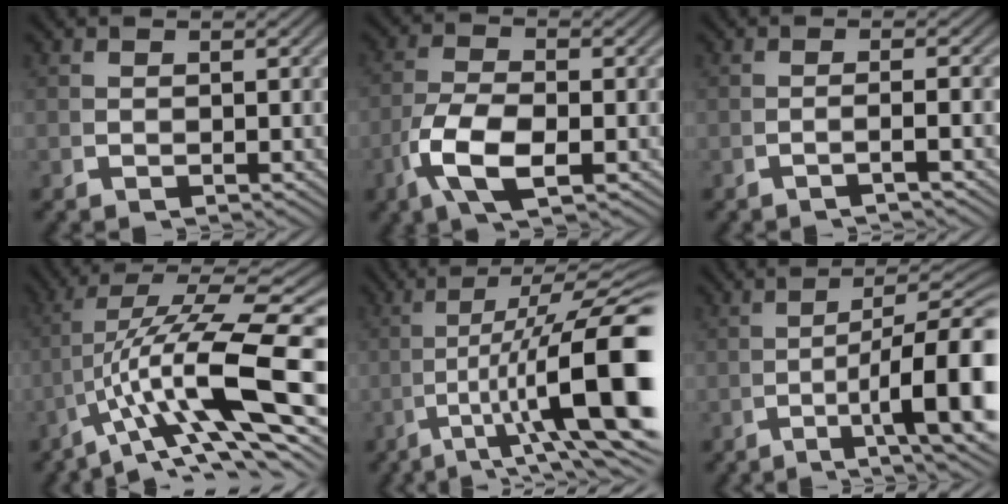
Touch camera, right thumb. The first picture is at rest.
{"total": 6.1, "force": [-1.2, 3.1, 5.1], "torque": [-0.125, -0.024, -0.011]}
{"total": 2.0, "force": [-1.0, -0.4, 1.7], "torque": [-0.034, 0.010, -0.020]}
{"total": 11.9, "force": [-1.4, 4.7, 10.8], "torque": [-0.204, -0.030, 0.009]}
{"total": 14.1, "force": [-1.2, 5.8, 12.8], "torque": [-0.213, -0.034, 0.003]}
{"total": 10.7, "force": [-2.0, 4.6, 9.5], "torque": [-0.153, -0.030, -0.016]}